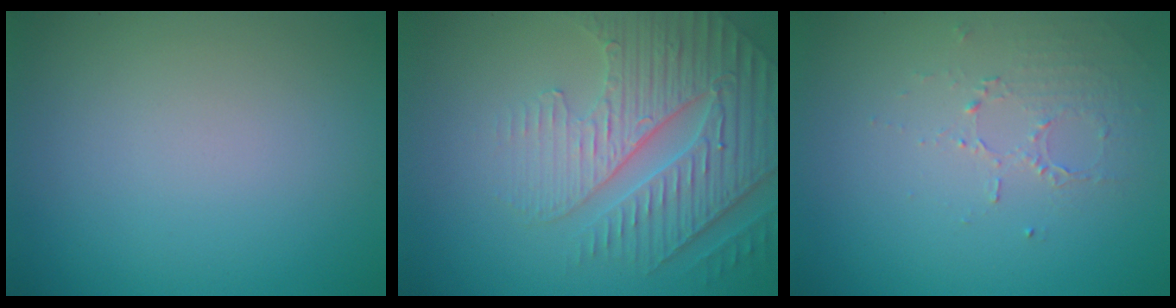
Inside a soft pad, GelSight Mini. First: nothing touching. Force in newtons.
{"total": 5.7, "press": 4.9, "slide": 3.0}
{"total": 1.4, "press": 0.8, "slide": 1.2}